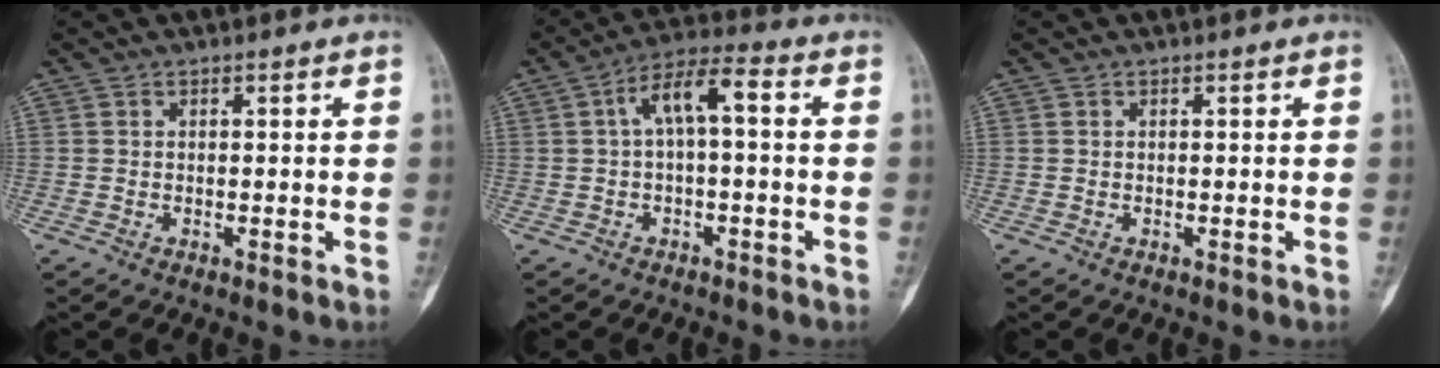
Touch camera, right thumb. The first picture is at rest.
{"total": 7.6, "force": [0.8, 2.8, 7.0], "torque": [-0.128, 0.038, 0.007]}
{"total": 0.0}